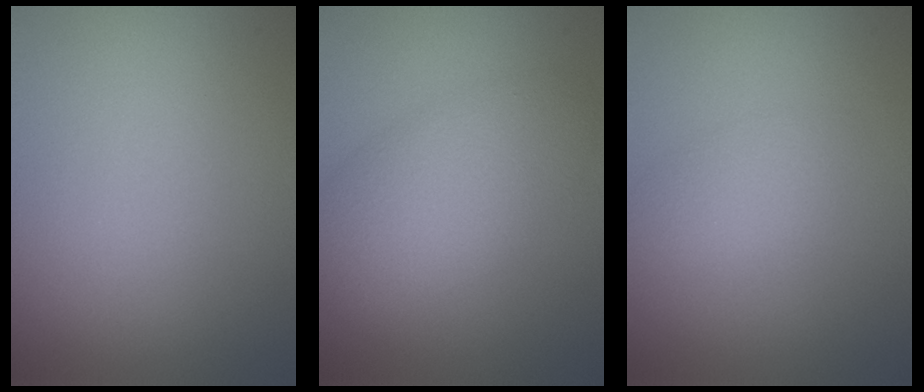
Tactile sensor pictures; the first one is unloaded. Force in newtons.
{"total": 5.0, "press": 5.0, "slide": 0.2}
{"total": 1.5, "press": 1.5, "slide": 0.1}